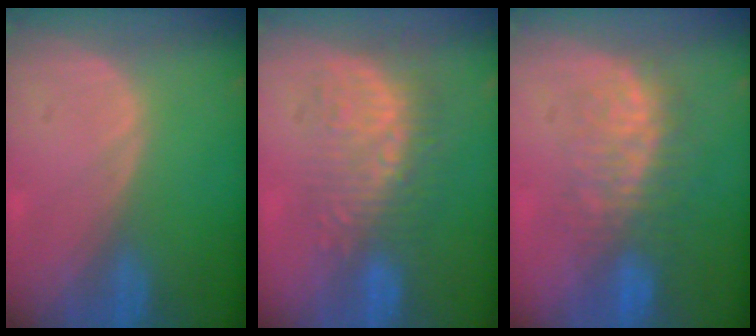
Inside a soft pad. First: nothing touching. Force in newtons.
{"total": 9.3, "press": 8.4, "slide": 3.9}
{"total": 7.9, "press": 7.6, "slide": 2.1}